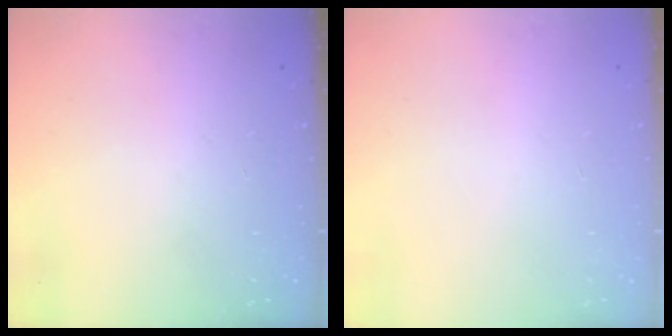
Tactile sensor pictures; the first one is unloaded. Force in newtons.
{"total": 0.0}